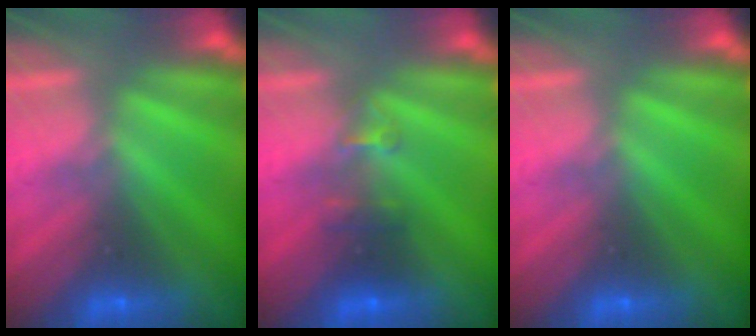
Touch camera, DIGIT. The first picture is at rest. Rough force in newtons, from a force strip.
{"total": 2.9}
{"total": 0.0}